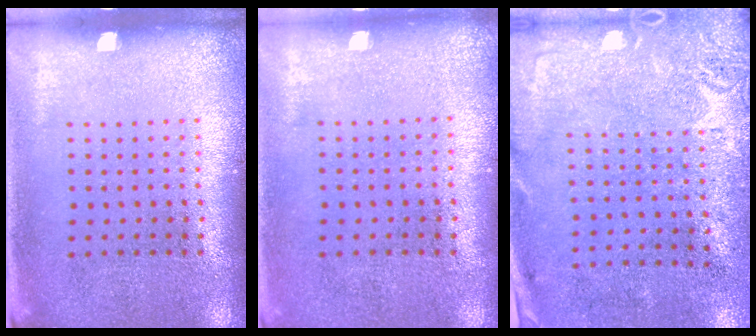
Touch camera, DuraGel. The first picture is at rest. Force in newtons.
{"total": 0.0}
{"total": 2.8, "press": 2.2, "slide": 1.7}